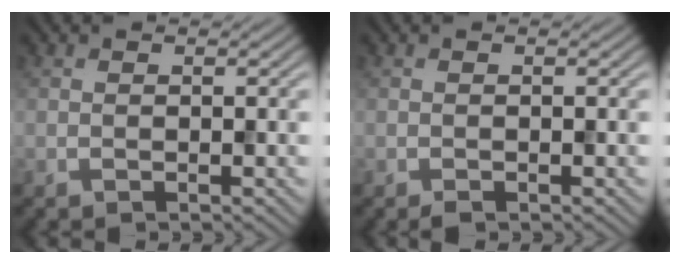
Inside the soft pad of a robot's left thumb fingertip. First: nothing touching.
{"total": 0.5, "force": [-0.4, 0.2, 0.3], "torque": [-0.006, -0.001, -0.005]}